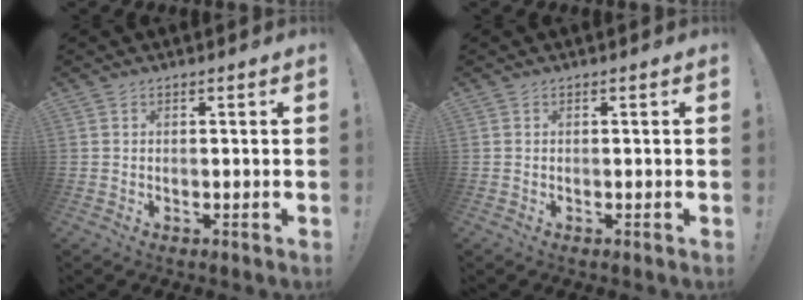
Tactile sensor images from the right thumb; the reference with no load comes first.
{"total": 0.0}